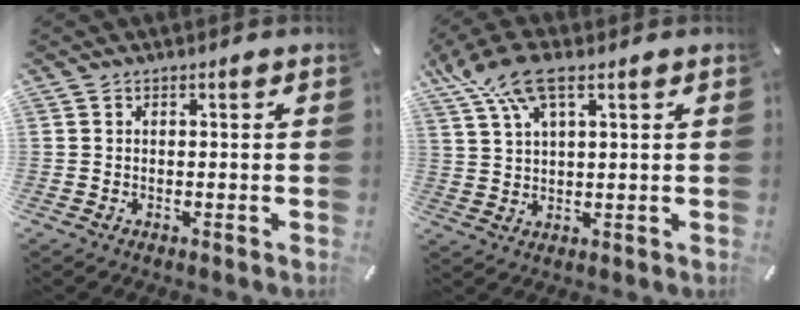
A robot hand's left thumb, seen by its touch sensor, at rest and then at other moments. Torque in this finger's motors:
{"motor_torque": [0.45, 0.37, 1.46, -1.31, 0.36]}